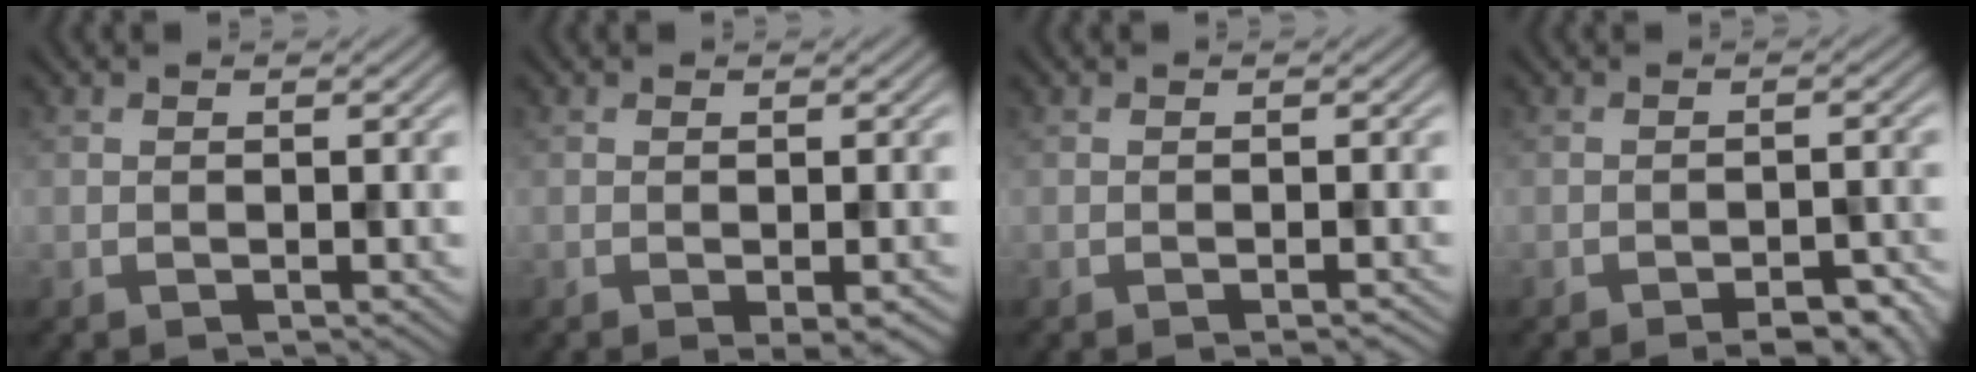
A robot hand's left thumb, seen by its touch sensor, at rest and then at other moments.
{"total": 1.6, "force": [-0.6, 0.2, 1.5], "torque": [-0.029, -0.005, -0.010]}
{"total": 0.7, "force": [-0.5, 0.0, 0.5], "torque": [-0.008, 0.000, -0.009]}
{"total": 3.9, "force": [-2.8, 1.1, 2.4], "torque": [-0.033, 0.004, -0.034]}